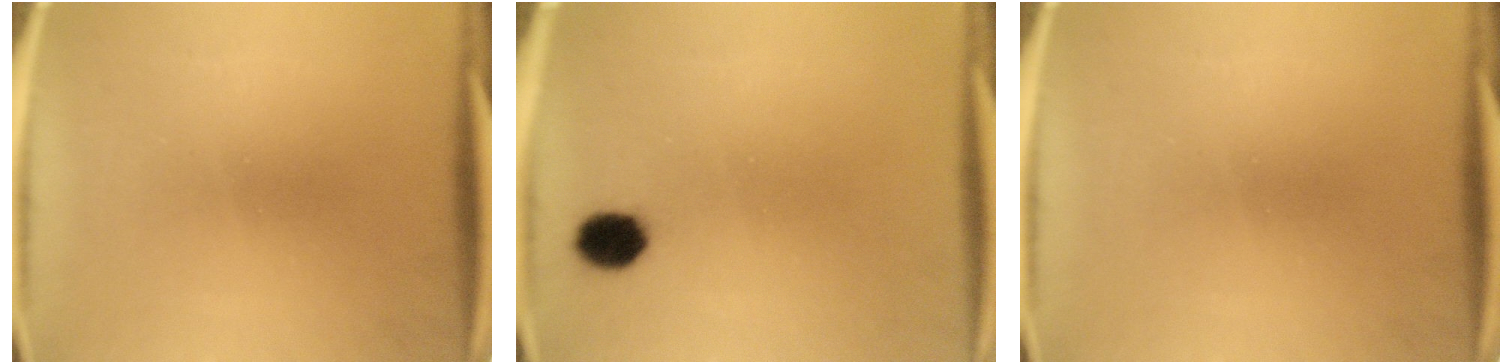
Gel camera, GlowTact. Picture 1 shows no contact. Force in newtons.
{"total": 4.9}
{"total": 0.0}